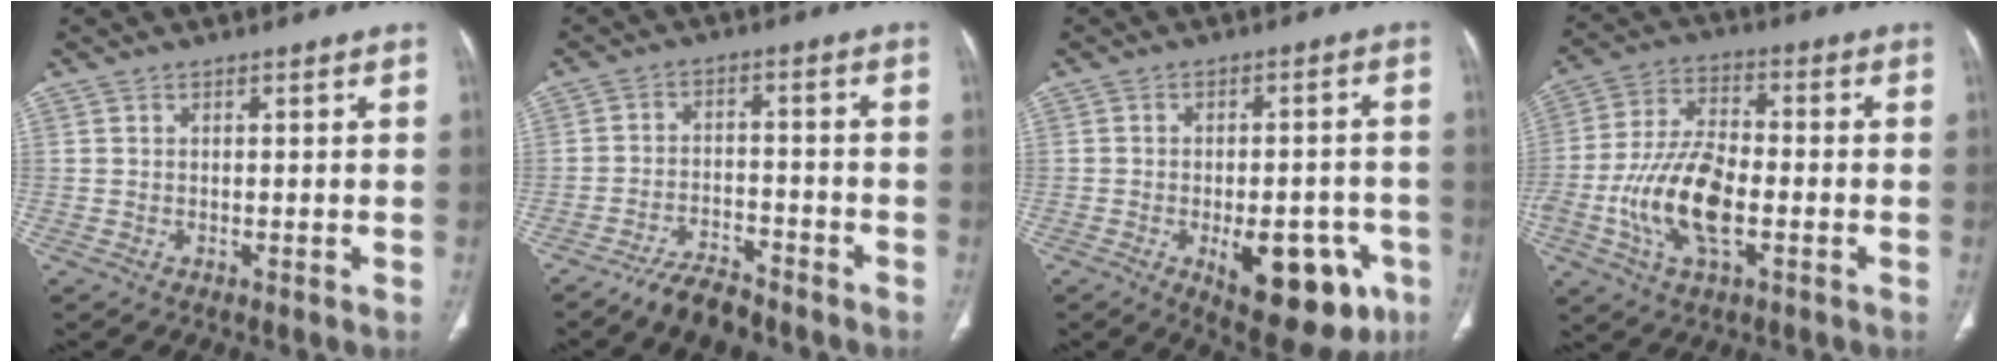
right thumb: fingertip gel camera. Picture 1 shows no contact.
{"total": 6.5, "force": [-5.6, 2.2, 2.7], "torque": [-0.048, 0.034, -0.099]}
{"total": 16.3, "force": [-6.5, 7.7, 12.8], "torque": [-0.127, 0.018, -0.071]}
{"total": 14.3, "force": [-3.8, 6.8, 12.0], "torque": [-0.244, 0.020, -0.073]}